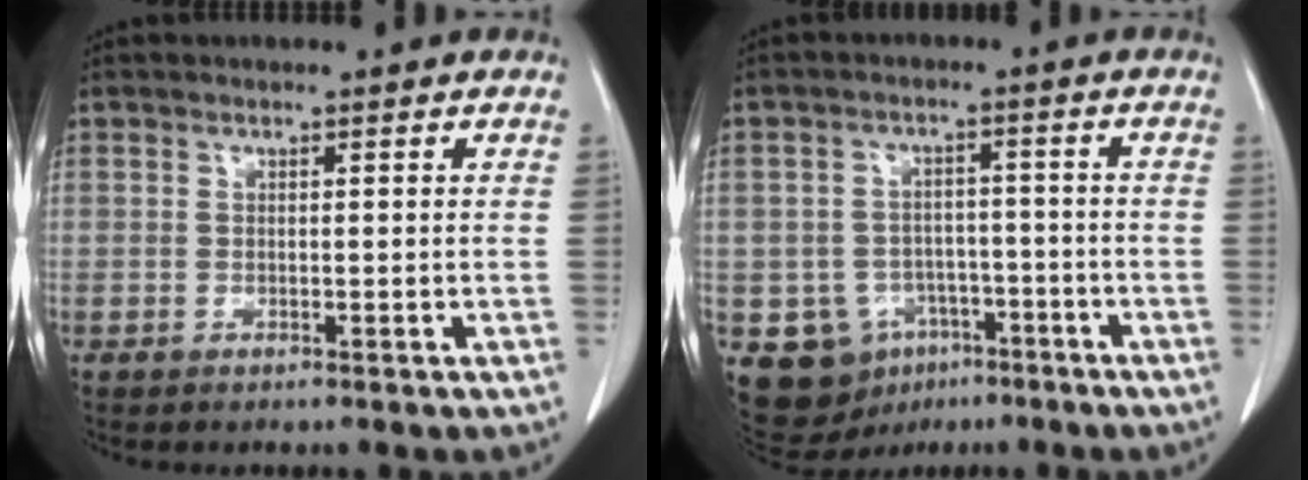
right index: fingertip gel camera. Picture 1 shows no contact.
{"total": 9.5, "force": [-4.2, 8.1, 2.7], "torque": [-0.050, 0.017, -0.052]}